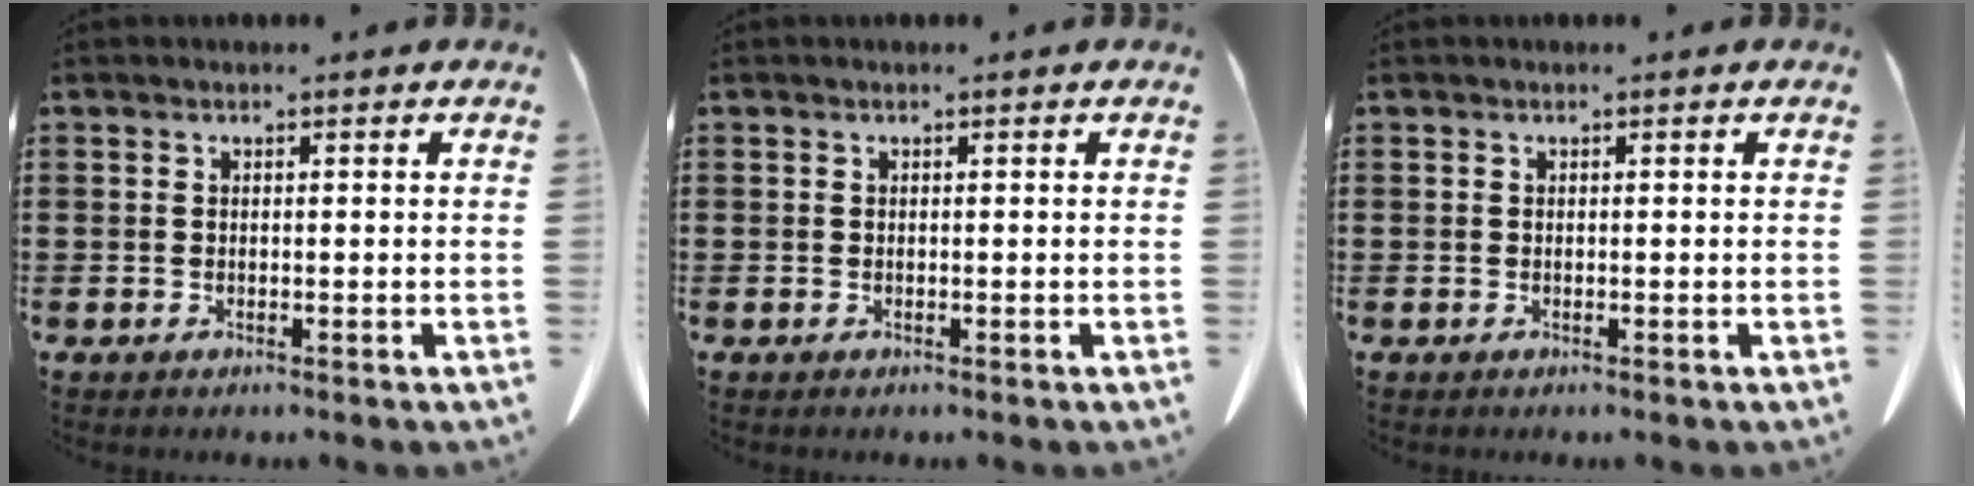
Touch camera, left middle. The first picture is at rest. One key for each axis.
{"total": 0.0}
{"total": 0.0}